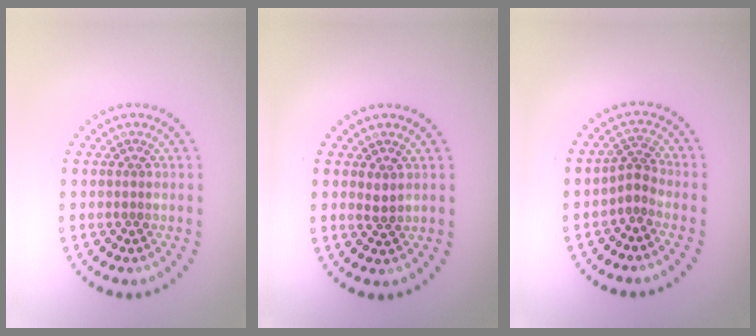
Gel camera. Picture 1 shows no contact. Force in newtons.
{"total": 0.7, "press": 0.6, "slide": 0.2}
{"total": 1.9, "press": 1.2, "slide": 1.5}